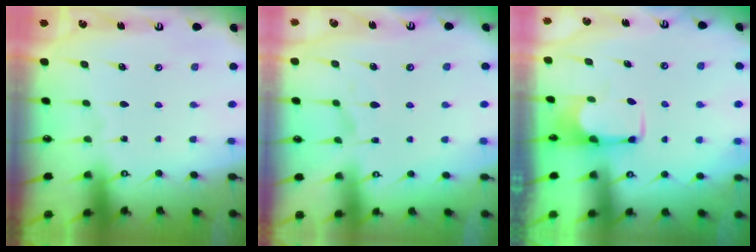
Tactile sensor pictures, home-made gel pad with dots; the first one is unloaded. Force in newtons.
{"total": 1.4, "press": 0.7, "slide": 1.1}
{"total": 1.8, "press": 1.6, "slide": 0.7}